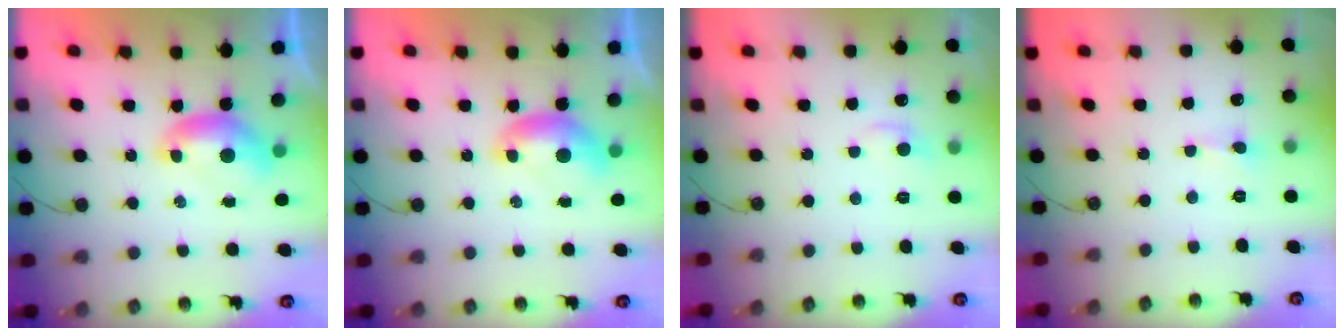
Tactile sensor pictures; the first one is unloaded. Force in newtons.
{"total": 0.0}
{"total": 0.8, "press": 0.1, "slide": 0.8}
{"total": 1.6, "press": 1.5, "slide": 0.5}